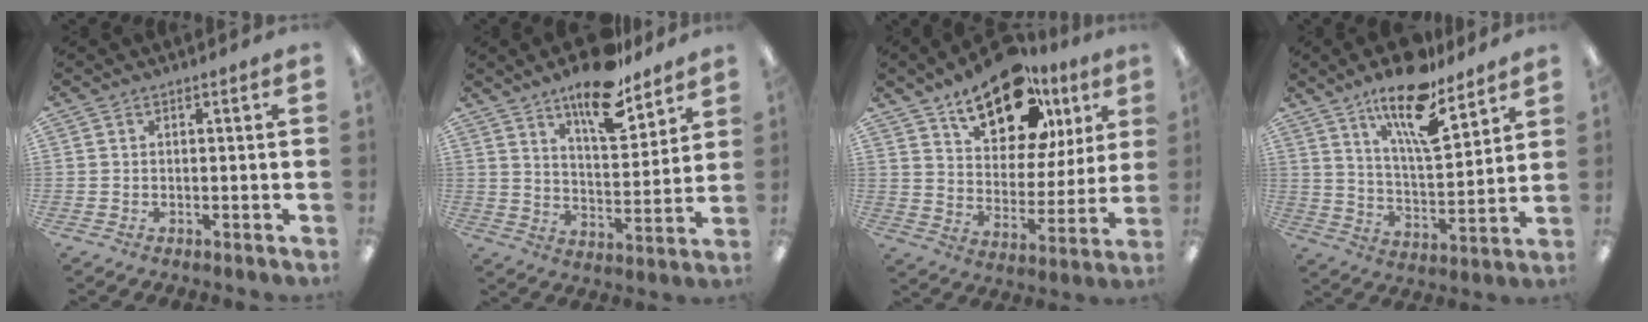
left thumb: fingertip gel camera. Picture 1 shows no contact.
{"total": 15.2, "force": [11.5, 5.1, 8.4], "torque": [-0.122, -0.072, 0.195]}
{"total": 18.9, "force": [12.3, 9.5, 10.8], "torque": [-0.164, -0.062, 0.214]}
{"total": 17.3, "force": [12.1, 5.5, 11.2], "torque": [-0.186, -0.066, 0.200]}